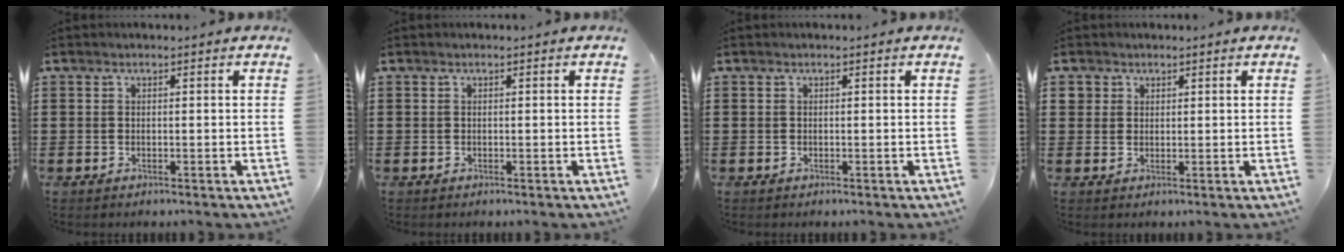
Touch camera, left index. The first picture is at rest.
{"total": 0.0}
{"total": 0.0}
{"total": 2.0, "force": [1.2, 1.6, 0.2], "torque": [-0.011, 0.007, 0.023]}